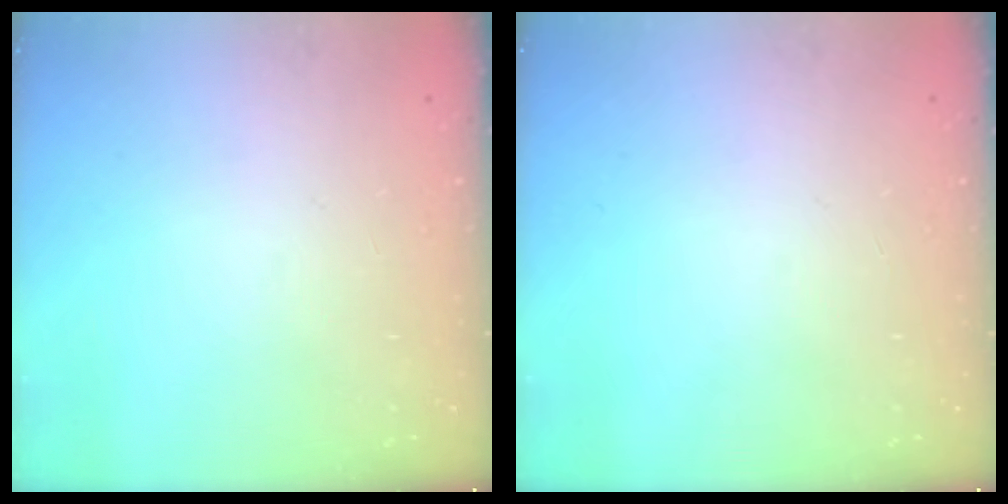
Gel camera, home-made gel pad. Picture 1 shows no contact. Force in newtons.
{"total": 0.0}